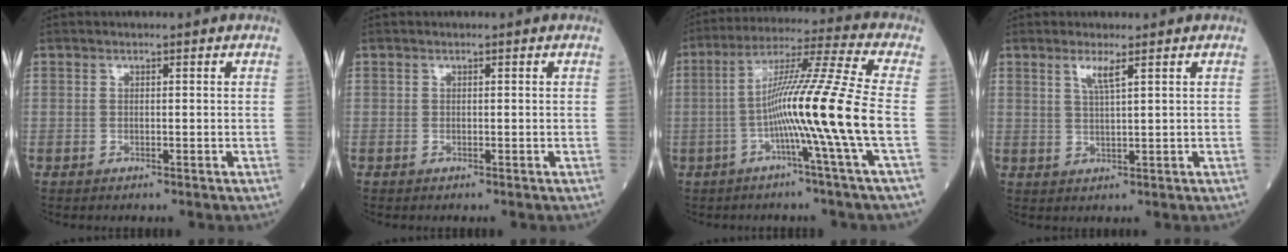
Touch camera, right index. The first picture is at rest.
{"total": 0.0}
{"total": 14.0, "force": [-3.2, -3.2, 13.2], "torque": [-0.230, 0.002, -0.066]}
{"total": 2.6, "force": [1.5, -0.3, 2.1], "torque": [-0.046, -0.003, 0.031]}